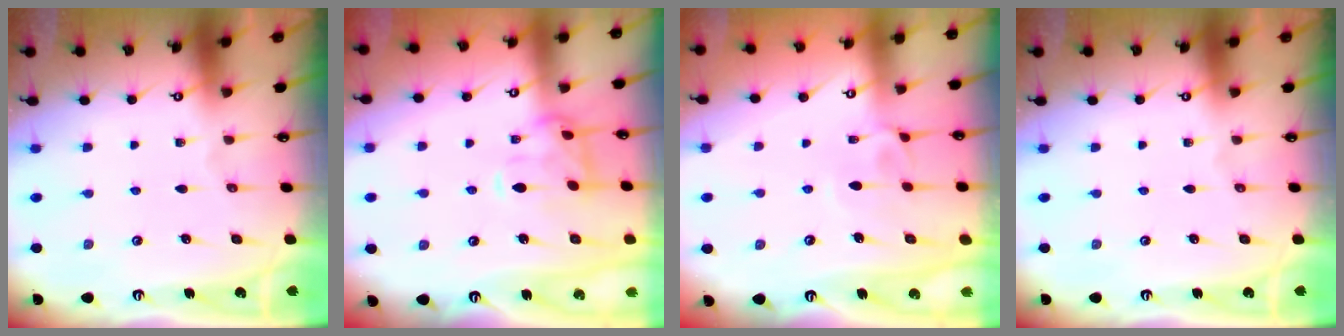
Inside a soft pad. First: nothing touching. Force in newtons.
{"total": 2.5, "press": 2.4, "slide": 0.6}
{"total": 2.7, "press": 2.6, "slide": 0.7}
{"total": 0.0}